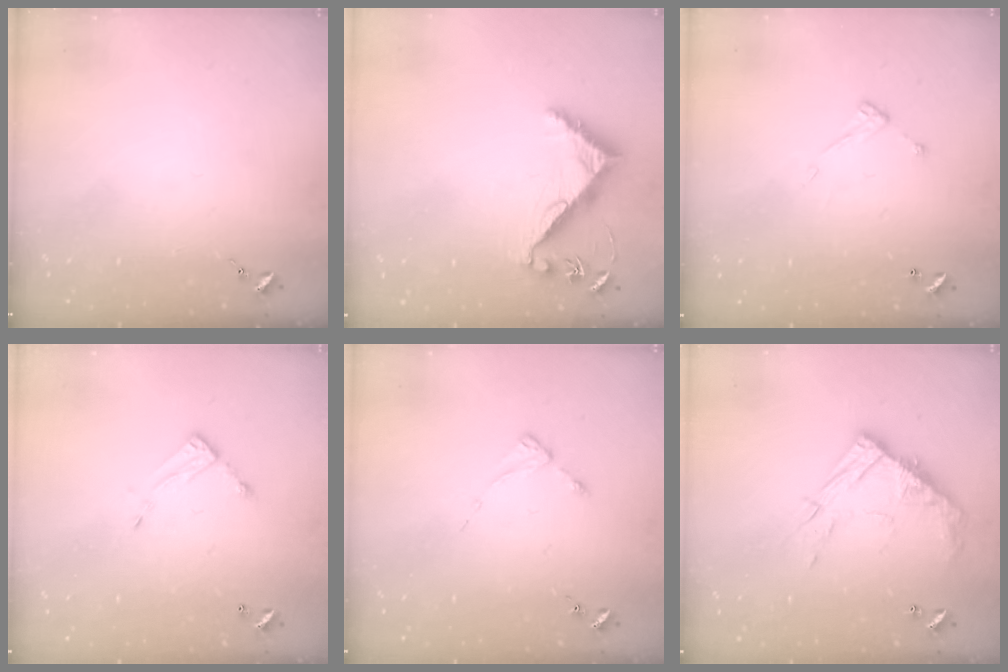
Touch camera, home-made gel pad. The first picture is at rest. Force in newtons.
{"total": 8.0, "press": 8.0, "slide": 0.5}
{"total": 7.3, "press": 7.3, "slide": 0.5}
{"total": 7.3, "press": 7.3, "slide": 0.3}
{"total": 2.1, "press": 2.0, "slide": 0.4}
{"total": 12.5, "press": 12.5, "slide": 1.0}